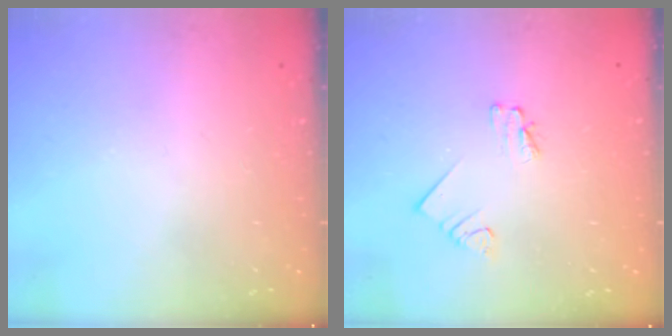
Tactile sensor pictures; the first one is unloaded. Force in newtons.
{"total": 1.6, "press": 1.5, "slide": 0.2}